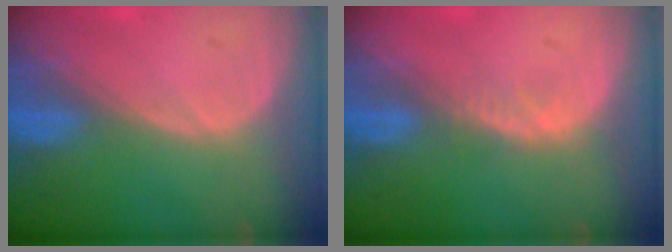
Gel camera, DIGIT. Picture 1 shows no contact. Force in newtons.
{"total": 1.5, "press": 1.5, "slide": 0.2}